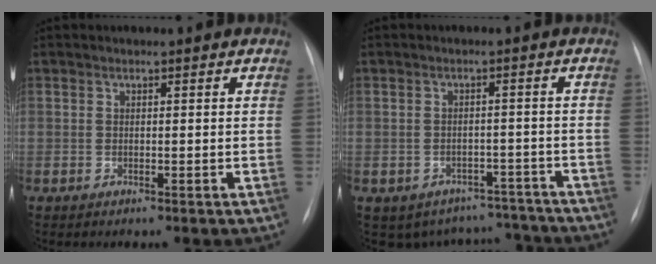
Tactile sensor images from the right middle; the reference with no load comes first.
{"total": 8.7, "force": [-7.4, 4.5, 0.1], "torque": [0.016, 0.034, -0.083]}